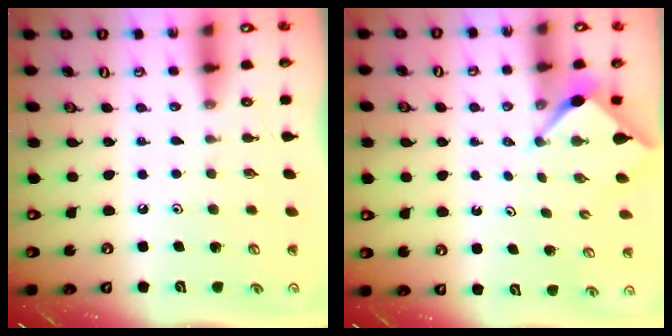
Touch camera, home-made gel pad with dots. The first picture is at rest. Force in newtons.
{"total": 2.5, "press": 2.5, "slide": 0.3}